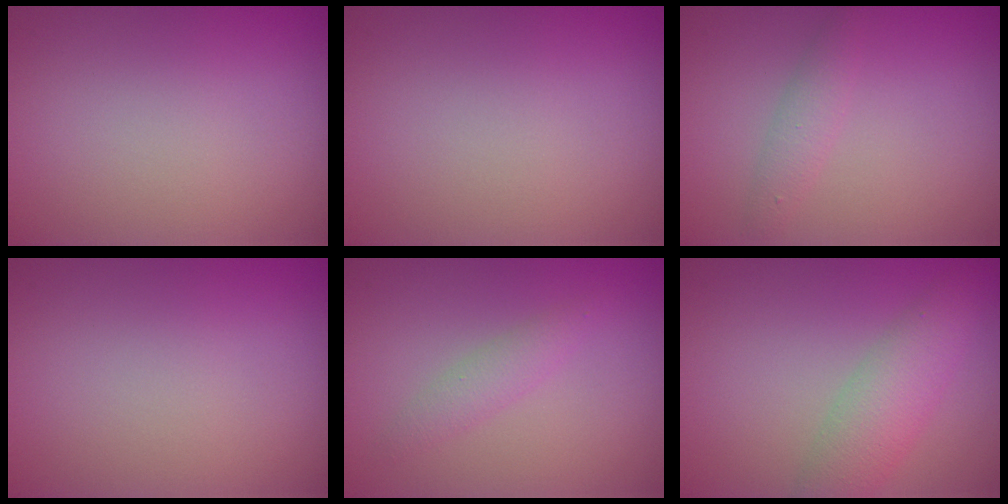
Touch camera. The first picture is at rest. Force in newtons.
{"total": 0.0}
{"total": 1.6, "press": 1.6, "slide": 0.1}
{"total": 0.0}
{"total": 1.6, "press": 1.6, "slide": 0.0}
{"total": 4.1, "press": 4.1, "slide": 0.0}